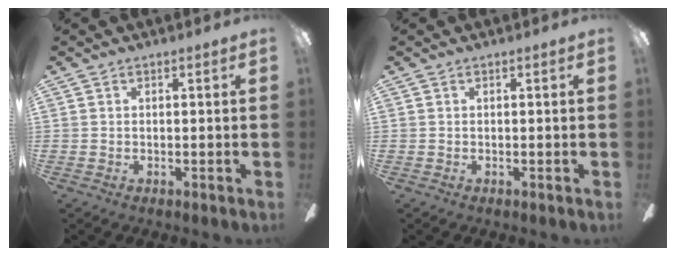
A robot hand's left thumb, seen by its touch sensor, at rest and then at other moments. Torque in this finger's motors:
{"motor_torque": [-0.01, -0.01, -0.10, 0.10, 0.00]}